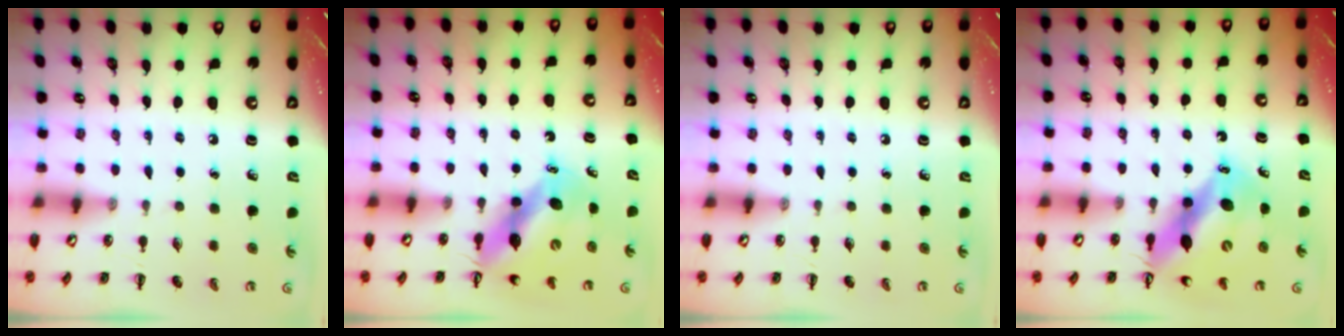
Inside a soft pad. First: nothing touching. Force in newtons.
{"total": 11.0, "press": 10.4, "slide": 3.4}
{"total": 0.0}
{"total": 13.8, "press": 13.1, "slide": 4.4}